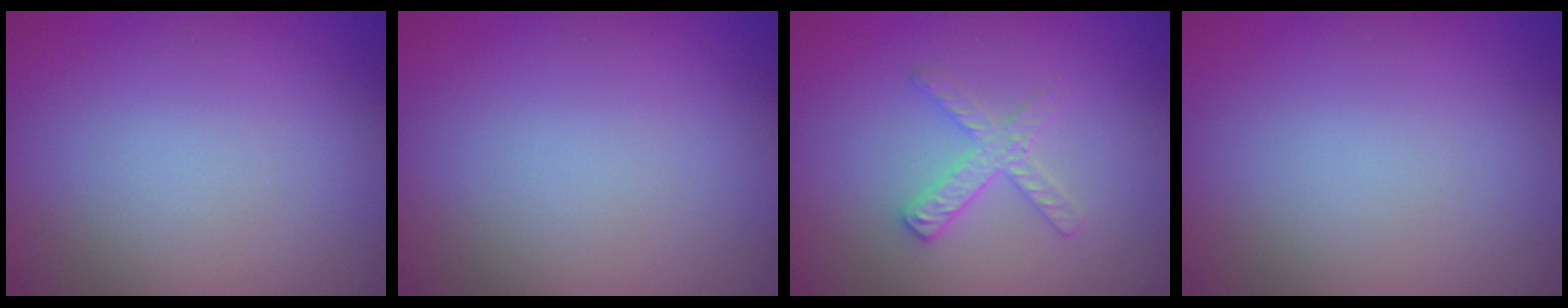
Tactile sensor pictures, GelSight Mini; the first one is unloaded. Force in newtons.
{"total": 0.0}
{"total": 2.2, "press": 2.2, "slide": 0.3}
{"total": 0.0}